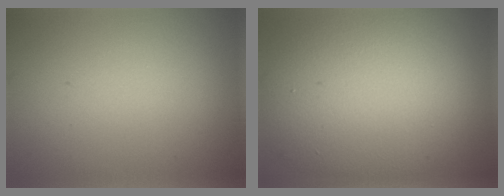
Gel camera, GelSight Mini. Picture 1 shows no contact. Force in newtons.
{"total": 12.9, "press": 12.8, "slide": 1.1}